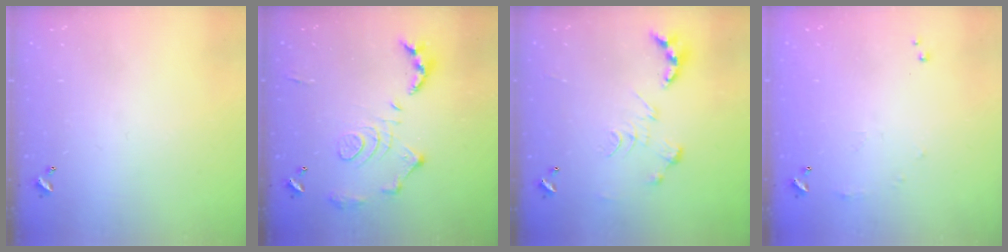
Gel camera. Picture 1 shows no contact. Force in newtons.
{"total": 14.2, "press": 14.1, "slide": 1.2}
{"total": 0.0}
{"total": 5.4, "press": 5.3, "slide": 0.6}